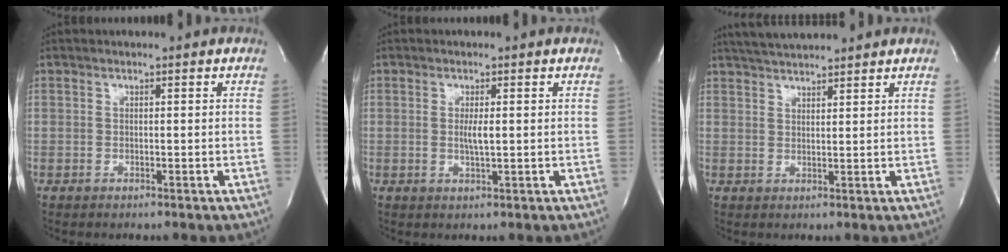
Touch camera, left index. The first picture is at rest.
{"total": 2.1, "force": [-0.2, 0.2, 2.1], "torque": [-0.044, -0.007, -0.004]}
{"total": 6.5, "force": [6.1, 0.2, 2.2], "torque": [-0.046, 0.028, 0.104]}